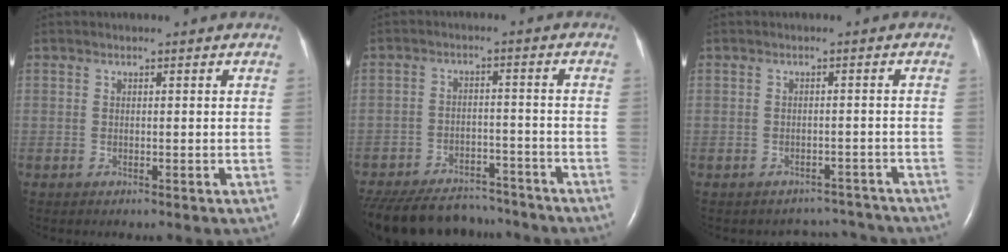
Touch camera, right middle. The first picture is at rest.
{"total": 17.9, "force": [-15.7, 6.2, 6.1], "torque": [-0.157, -0.014, -0.224]}
{"total": 4.8, "force": [-4.4, 1.5, -1.2], "torque": [0.021, 0.023, -0.050]}